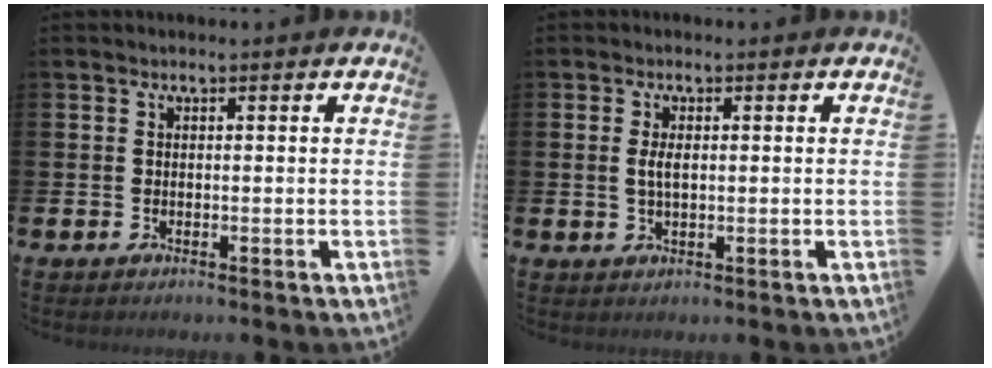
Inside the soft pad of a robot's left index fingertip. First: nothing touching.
{"total": 2.4, "force": [0.3, 1.0, 2.1], "torque": [-0.042, 0.005, 0.002]}